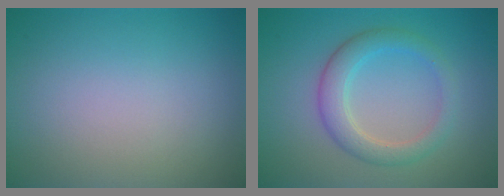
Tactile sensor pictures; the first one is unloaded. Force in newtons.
{"total": 3.5, "press": 3.4, "slide": 0.3}